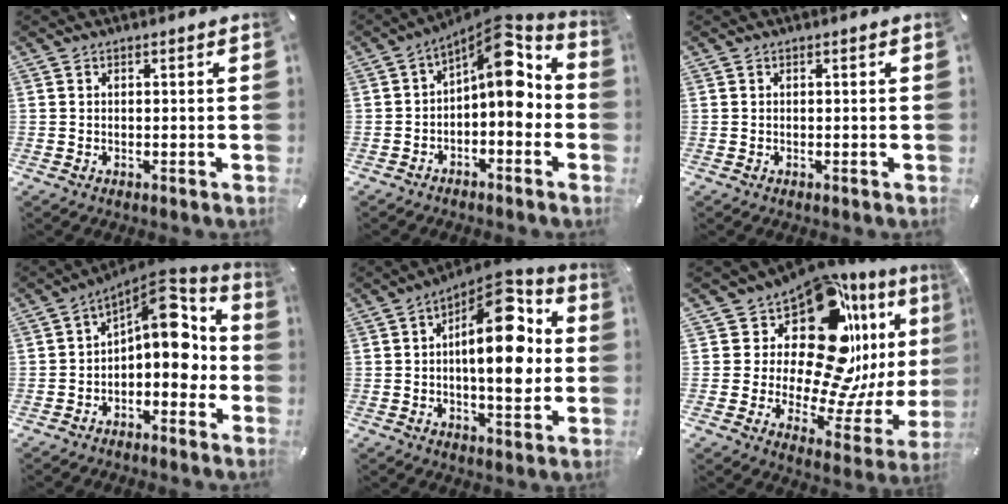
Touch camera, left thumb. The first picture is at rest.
{"total": 11.5, "force": [2.8, 5.5, 9.7], "torque": [-0.127, -0.040, 0.042]}
{"total": 0.0}
{"total": 11.1, "force": [2.9, 6.1, 8.8], "torque": [-0.101, -0.043, 0.044]}
{"total": 17.8, "force": [3.1, 7.9, 15.6], "torque": [-0.219, -0.019, 0.047]}
{"total": 21.9, "force": [10.6, 12.3, 14.8], "torque": [-0.225, -0.109, 0.179]}